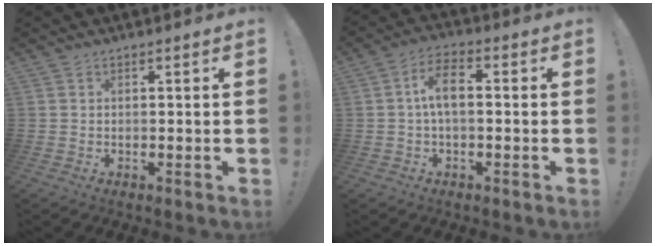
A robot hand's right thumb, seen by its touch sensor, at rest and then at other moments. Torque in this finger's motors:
{"motor_torque": [-0.05, 0.39, 0.44, -0.58, 0.02]}